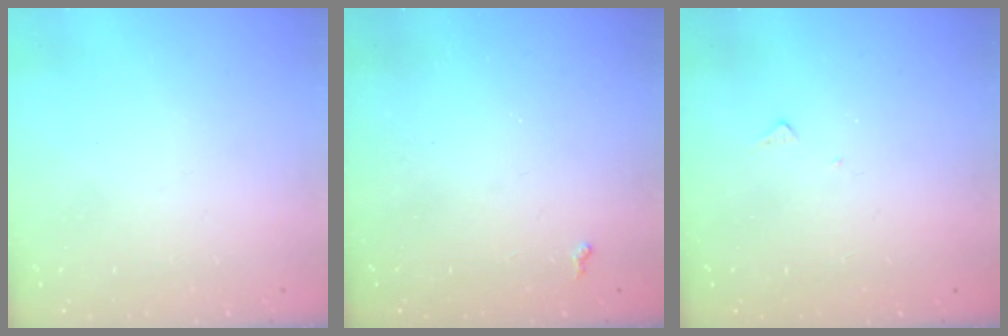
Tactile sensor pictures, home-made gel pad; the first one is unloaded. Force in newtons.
{"total": 5.5, "press": 5.5, "slide": 0.8}
{"total": 6.6, "press": 6.6, "slide": 0.6}